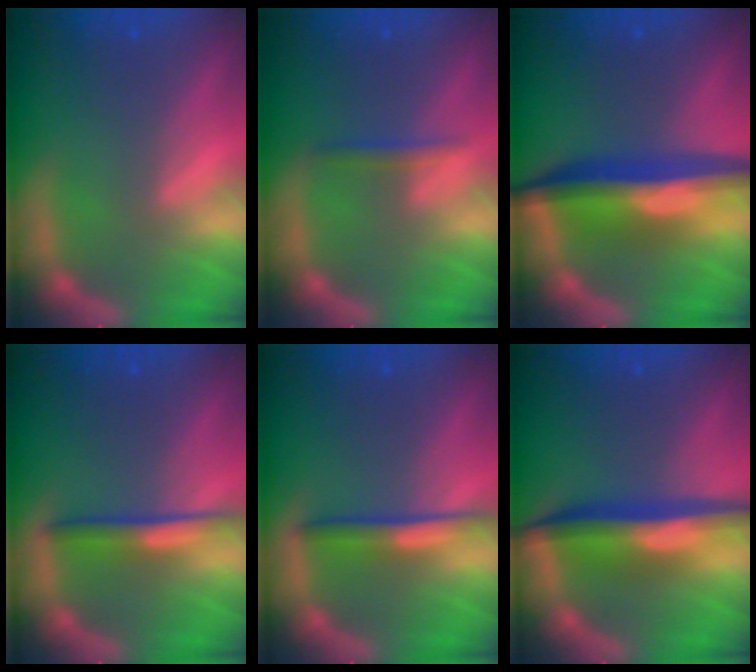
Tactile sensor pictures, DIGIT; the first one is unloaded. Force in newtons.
{"total": 1.4}
{"total": 8.5}
{"total": 3.0}
{"total": 3.0}
{"total": 6.6}